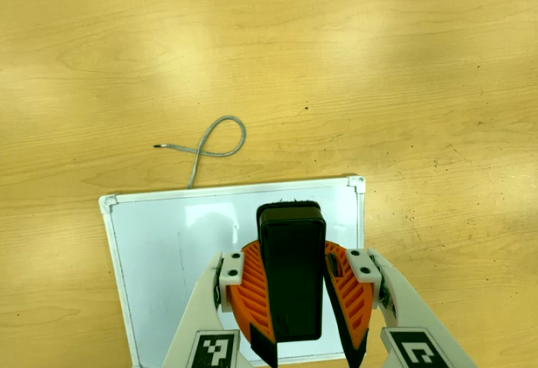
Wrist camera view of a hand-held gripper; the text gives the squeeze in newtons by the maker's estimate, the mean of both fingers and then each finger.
{"total": 12.0, "left": 11.2, "right": 12.9}